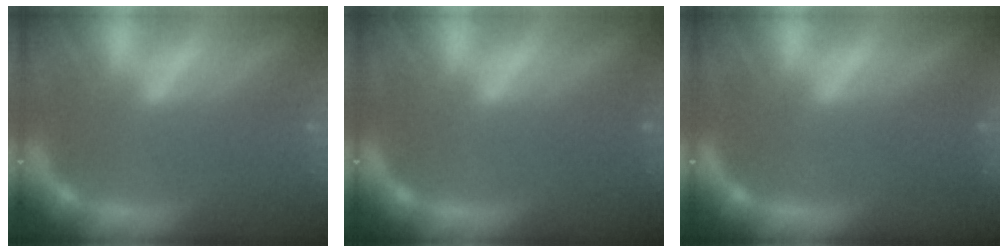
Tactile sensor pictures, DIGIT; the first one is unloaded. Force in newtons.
{"total": 0.9}
{"total": 1.0}